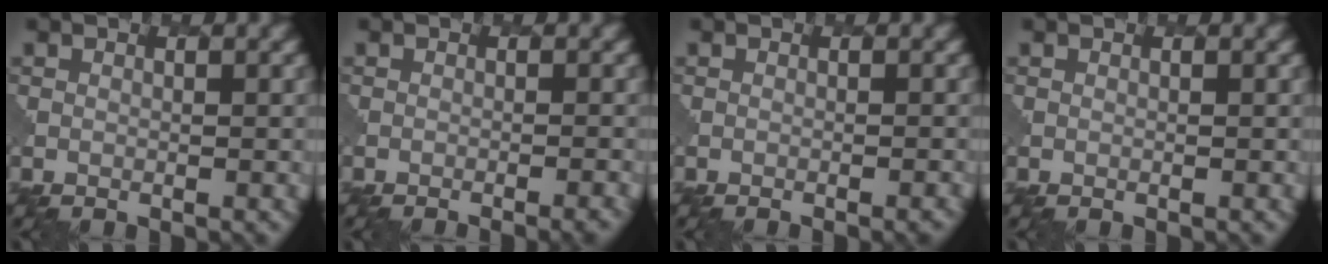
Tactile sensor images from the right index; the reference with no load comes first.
{"total": 2.3, "force": [-1.4, 0.7, 1.7], "torque": [-0.008, 0.012, -0.018]}
{"total": 1.3, "force": [-0.7, 0.5, 1.0], "torque": [0.003, 0.006, -0.006]}
{"total": 0.0}